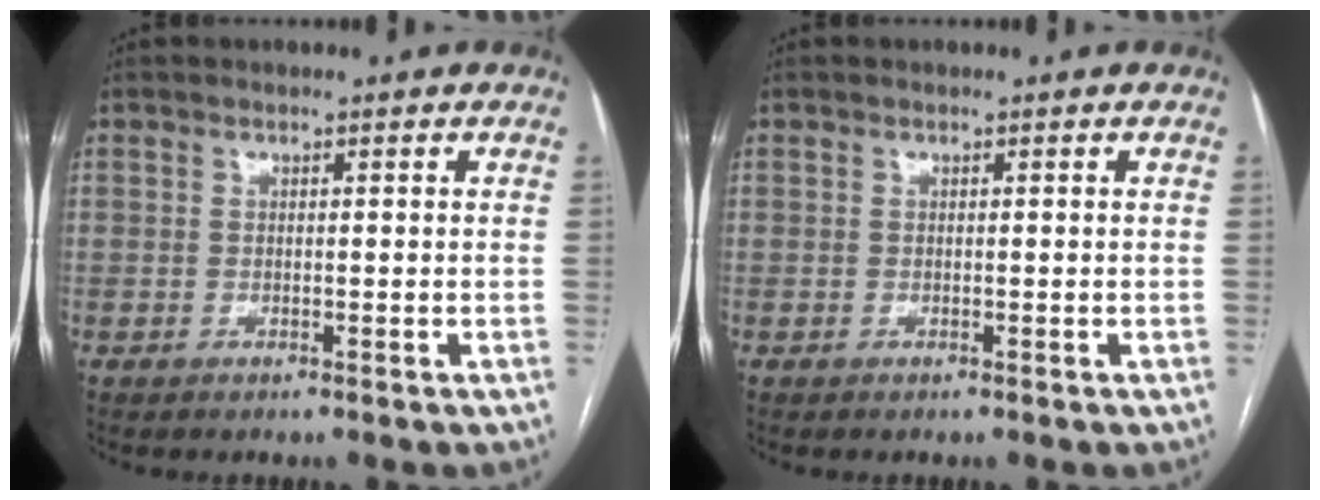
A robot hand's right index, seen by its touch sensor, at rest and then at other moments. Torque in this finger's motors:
{"motor_torque": [0.00, 0.00, 0.00, 0.00]}